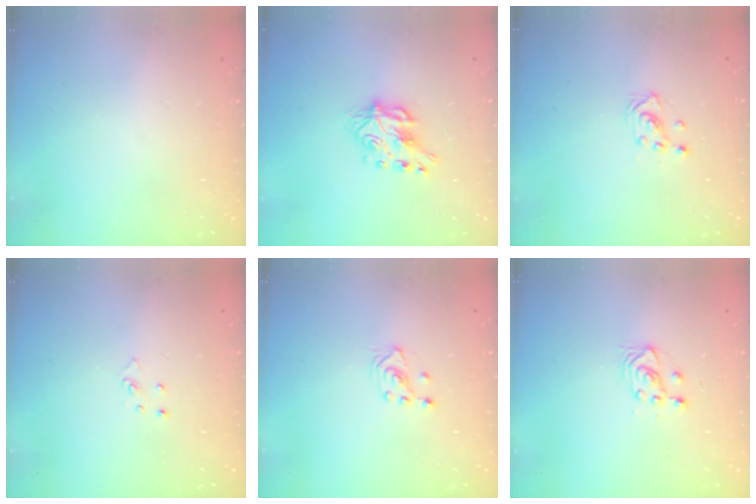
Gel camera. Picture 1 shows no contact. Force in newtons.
{"total": 6.9, "press": 6.9, "slide": 0.5}
{"total": 2.8, "press": 2.8, "slide": 0.3}
{"total": 3.0, "press": 2.9, "slide": 0.3}
{"total": 2.1, "press": 2.1, "slide": 0.1}
{"total": 3.3, "press": 3.1, "slide": 1.1}